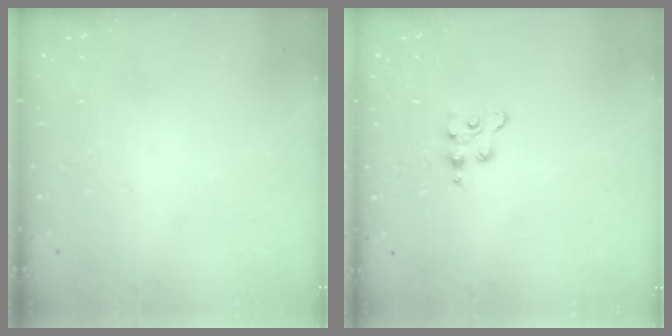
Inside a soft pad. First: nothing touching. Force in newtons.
{"total": 2.5, "press": 2.4, "slide": 0.4}